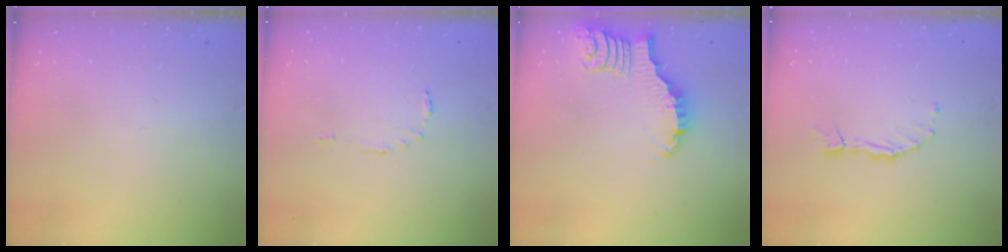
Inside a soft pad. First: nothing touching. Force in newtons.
{"total": 3.8, "press": 3.8, "slide": 0.4}
{"total": 2.6, "press": 2.6, "slide": 0.3}
{"total": 1.9, "press": 1.9, "slide": 0.3}